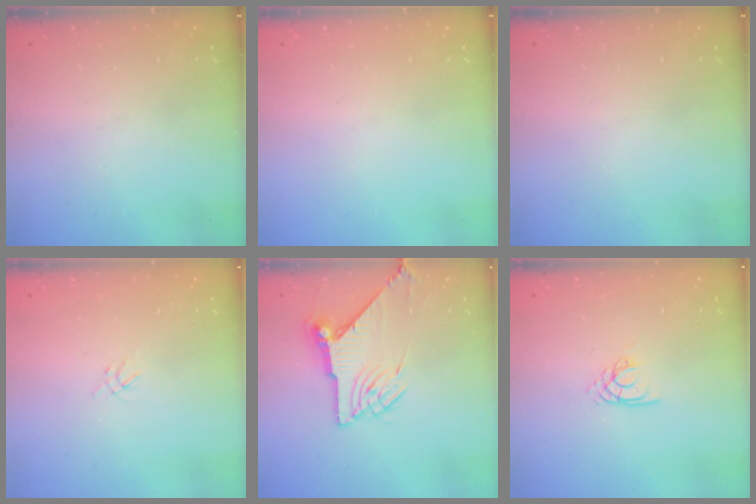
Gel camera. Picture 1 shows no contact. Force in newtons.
{"total": 0.0}
{"total": 0.0}
{"total": 1.2, "press": 1.1, "slide": 0.5}
{"total": 11.3, "press": 11.3, "slide": 0.9}
{"total": 2.2, "press": 2.2, "slide": 0.2}